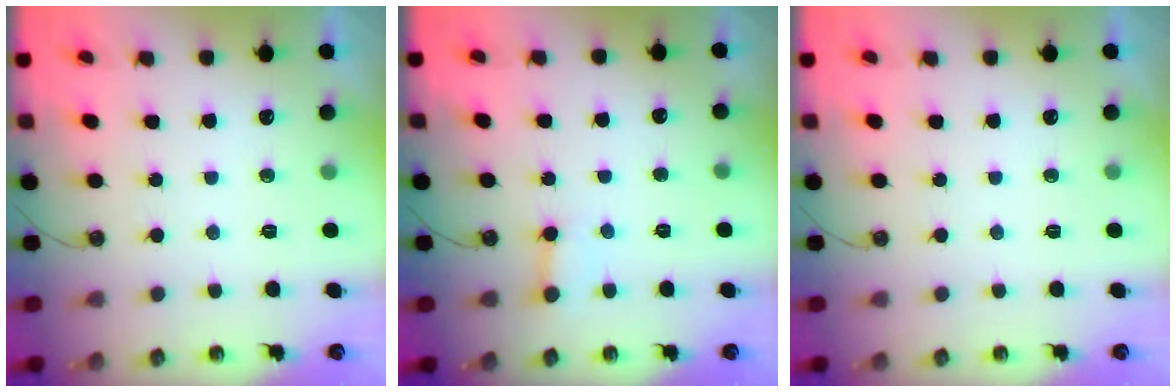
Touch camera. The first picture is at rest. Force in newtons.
{"total": 2.6, "press": 2.6, "slide": 0.3}
{"total": 0.0}